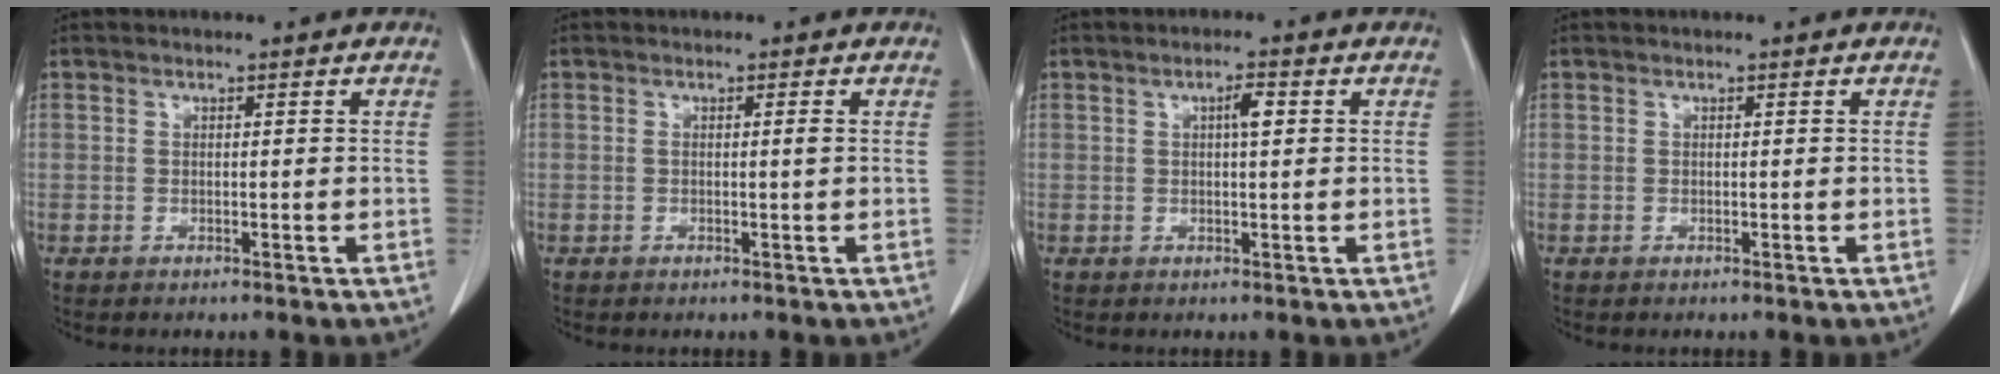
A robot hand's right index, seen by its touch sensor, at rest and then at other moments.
{"total": 0.8, "force": [0.0, -0.2, 0.8], "torque": [-0.013, -0.001, -0.001]}
{"total": 2.4, "force": [0.6, 0.4, 2.3], "torque": [-0.039, 0.003, 0.009]}
{"total": 0.0}